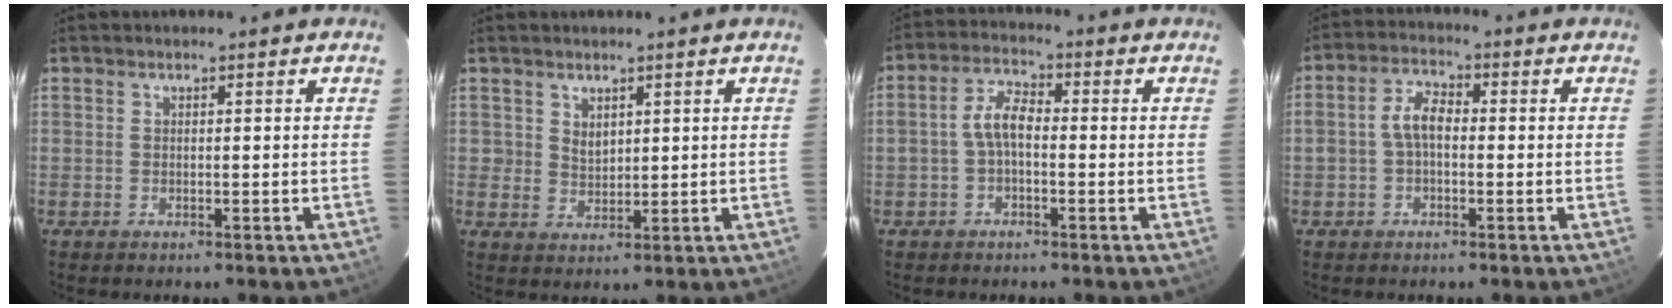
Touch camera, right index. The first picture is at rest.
{"total": 2.6, "force": [1.7, 1.9, 0.6], "torque": [-0.007, 0.001, 0.033]}
{"total": 5.0, "force": [-0.9, 2.5, 4.2], "torque": [-0.088, 0.018, -0.017]}
{"total": 4.9, "force": [-0.5, 2.9, 4.0], "torque": [-0.081, 0.017, -0.007]}